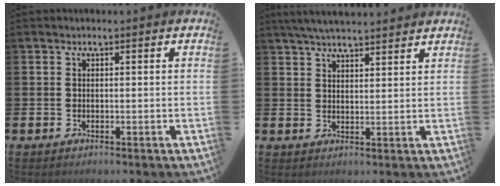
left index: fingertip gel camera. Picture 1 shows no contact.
{"total": 4.8, "force": [4.6, 0.4, 1.3], "torque": [-0.034, -0.015, 0.084]}